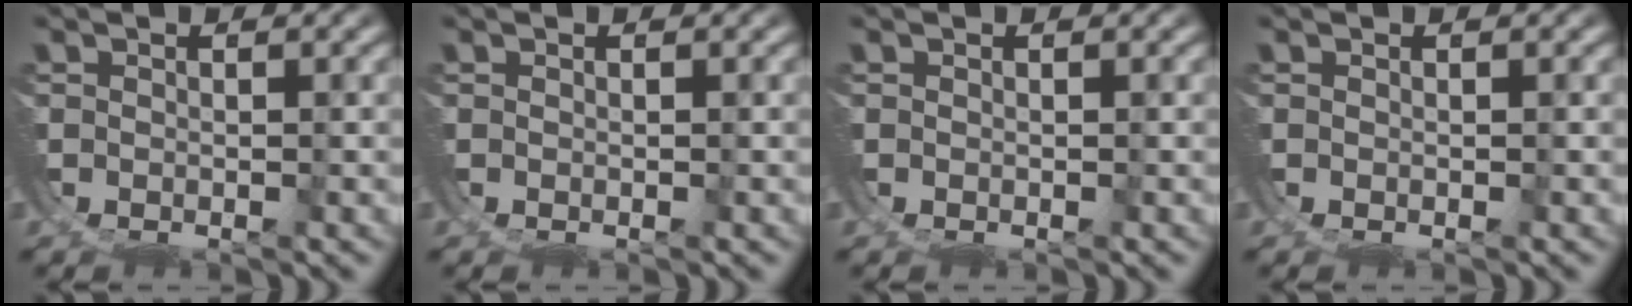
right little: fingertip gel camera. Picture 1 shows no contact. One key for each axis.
{"total": 0.0}
{"total": 0.0}
{"total": 0.0}